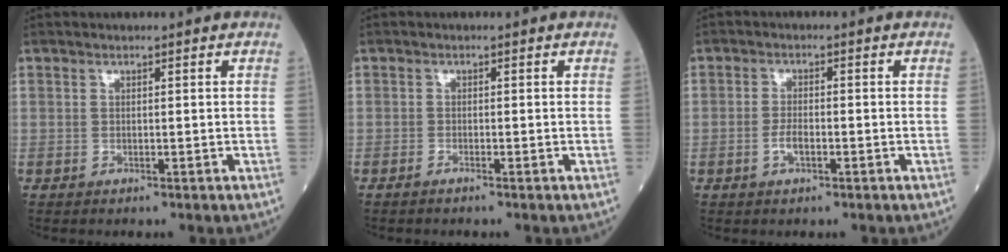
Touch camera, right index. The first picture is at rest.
{"total": 0.6, "force": [-0.5, 0.0, 0.3], "torque": [-0.007, -0.001, -0.010]}
{"total": 2.4, "force": [-0.9, 0.8, 2.1], "torque": [-0.042, 0.001, -0.017]}